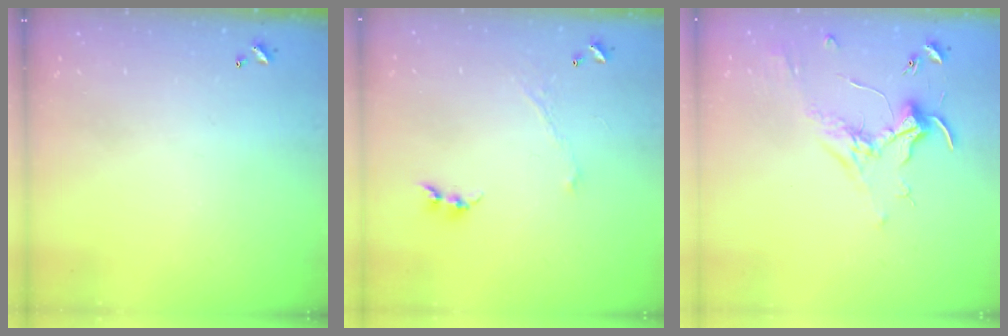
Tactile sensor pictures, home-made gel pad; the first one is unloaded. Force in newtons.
{"total": 1.0, "press": 0.9, "slide": 0.4}
{"total": 1.7, "press": 1.6, "slide": 0.7}